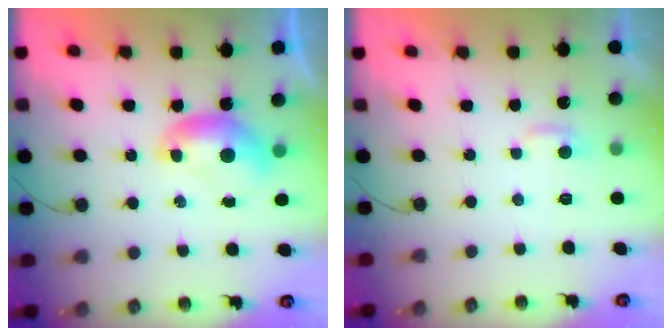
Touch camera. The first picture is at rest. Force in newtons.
{"total": 2.9, "press": 2.8, "slide": 0.4}